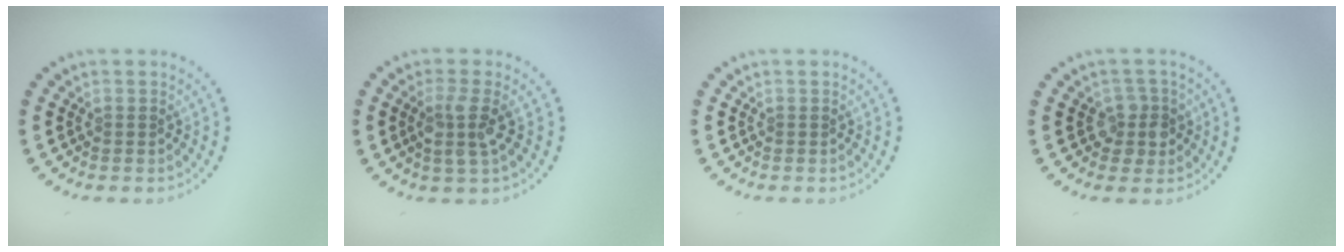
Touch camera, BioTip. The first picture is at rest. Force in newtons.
{"total": 2.6, "press": 2.2, "slide": 1.5}
{"total": 0.0}
{"total": 2.3, "press": 2.0, "slide": 1.1}